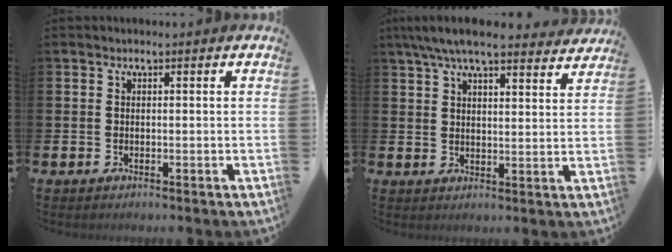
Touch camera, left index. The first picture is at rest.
{"total": 7.2, "force": [6.5, 1.2, 2.7], "torque": [-0.062, -0.026, 0.117]}